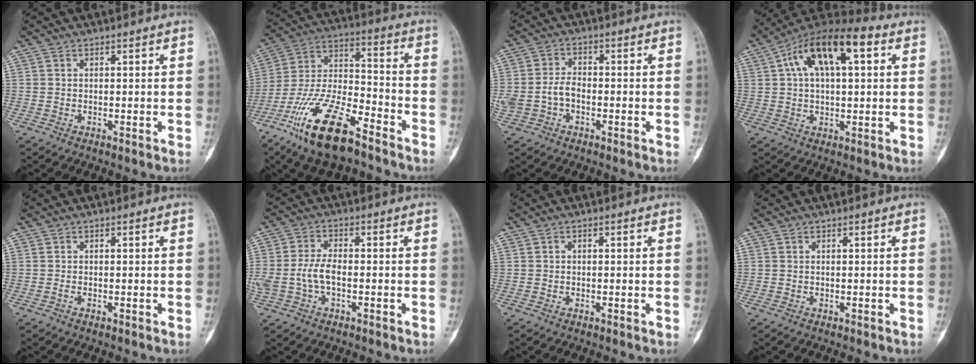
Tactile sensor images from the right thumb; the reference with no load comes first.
{"total": 19.4, "force": [-12.4, 6.7, 13.3], "torque": [-0.262, 0.064, -0.230]}
{"total": 6.8, "force": [-1.8, 4.7, 4.6], "torque": [-0.100, 0.023, -0.033]}
{"total": 16.4, "force": [5.3, 7.7, 13.5], "torque": [-0.218, 0.029, 0.081]}
{"total": 0.0}
{"total": 6.6, "force": [-1.3, 3.6, 5.4], "torque": [-0.132, 0.019, -0.023]}
{"total": 0.0}
{"total": 0.0}